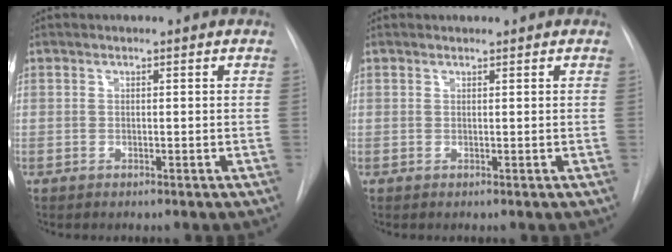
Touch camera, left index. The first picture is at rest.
{"total": 0.0}